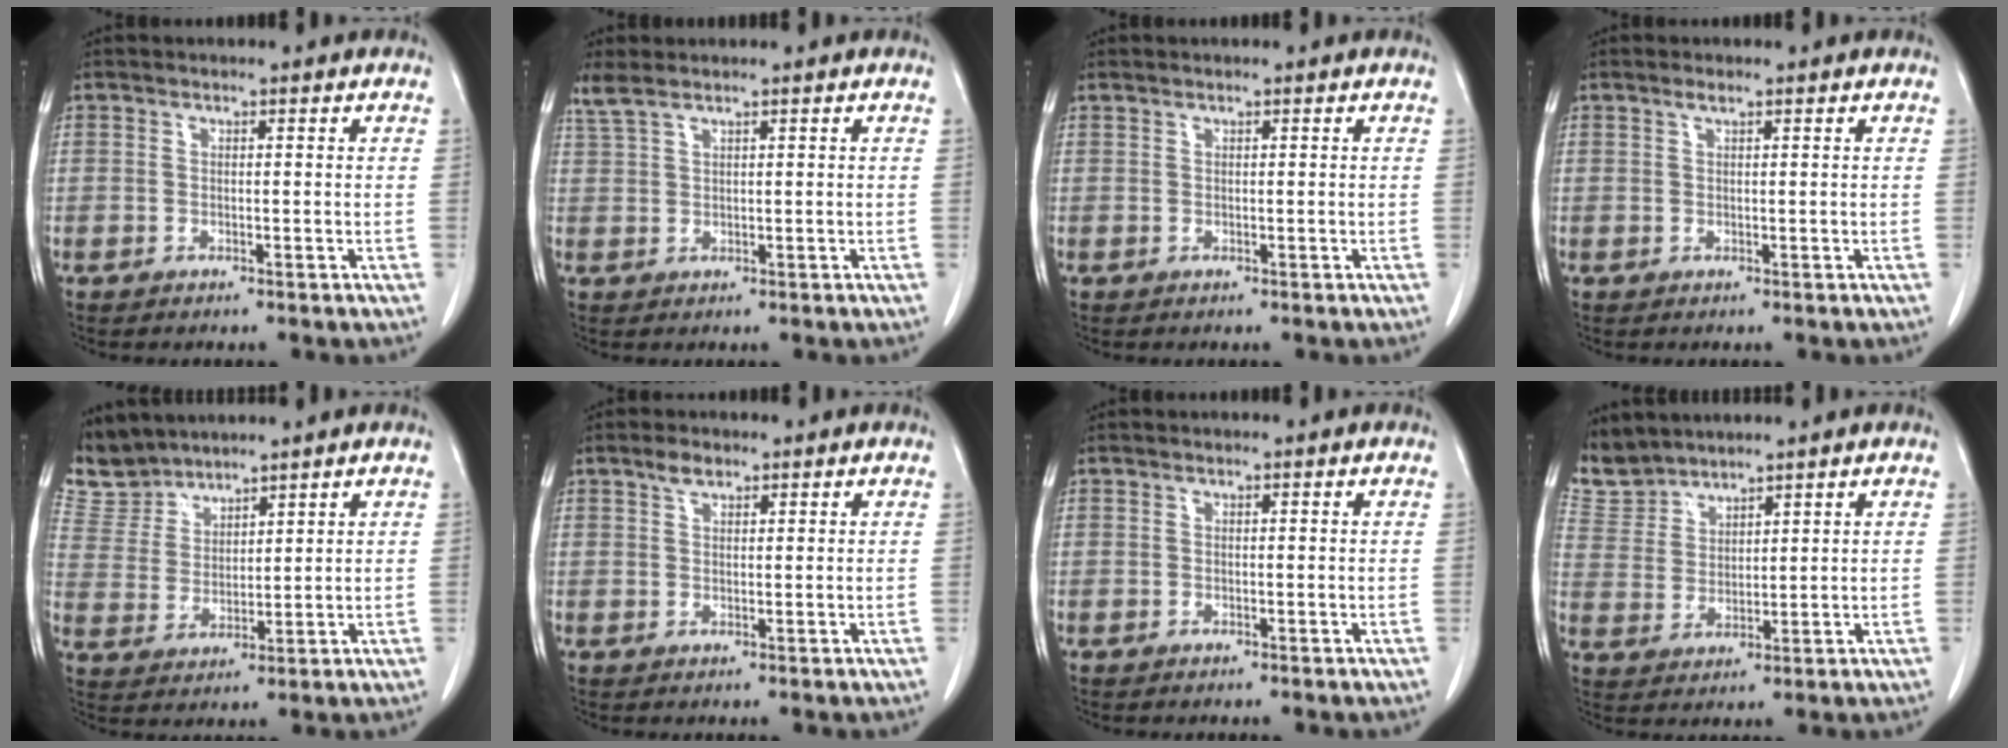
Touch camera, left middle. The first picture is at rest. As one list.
[{"total": 2.4, "force": [2.1, 0.3, 1.2], "torque": [-0.037, 0.012, 0.051]}, {"total": 0.0}, {"total": 0.8, "force": [0.6, 0.0, 0.5], "torque": [-0.013, 0.001, 0.011]}, {"total": 6.2, "force": [6.0, 1.6, -0.2], "torque": [-0.008, 0.008, 0.134]}, {"total": 1.8, "force": [1.4, 0.8, 0.9], "torque": [-0.019, 0.002, 0.025]}, {"total": 0.0}, {"total": 5.6, "force": [5.5, 1.3, -0.4], "torque": [-0.003, 0.006, 0.124]}]